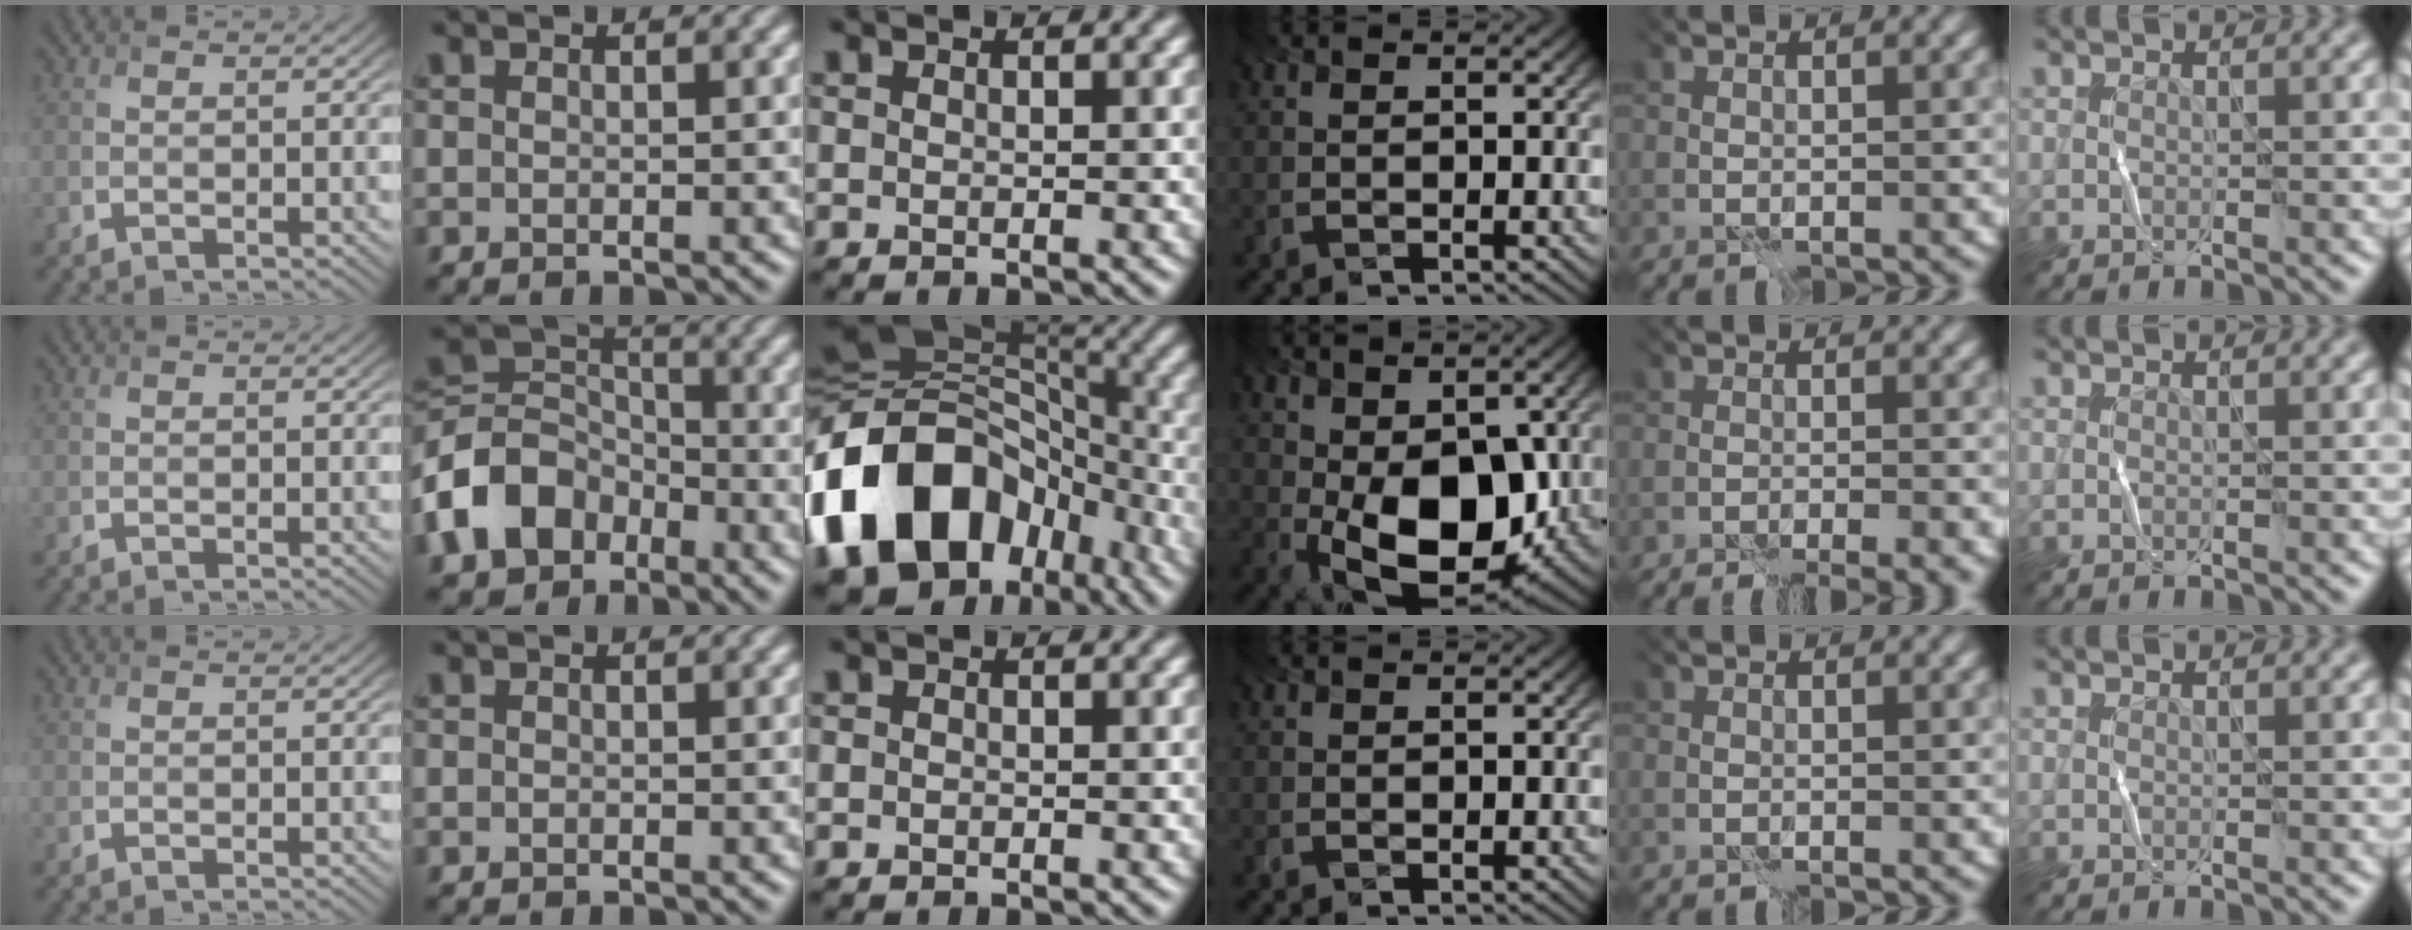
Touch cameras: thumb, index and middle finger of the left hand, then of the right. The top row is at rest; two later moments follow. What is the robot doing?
{"motion": "fold", "object": "bandana"}